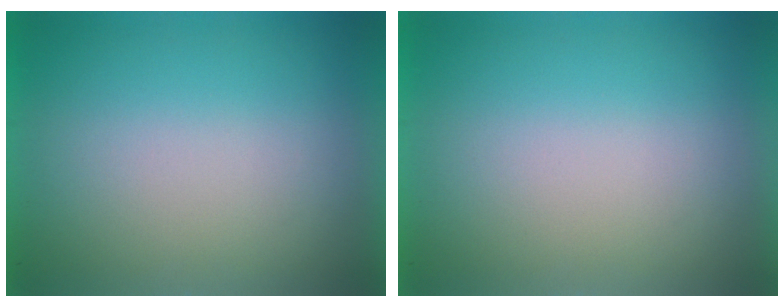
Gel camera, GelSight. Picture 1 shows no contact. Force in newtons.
{"total": 0.0}